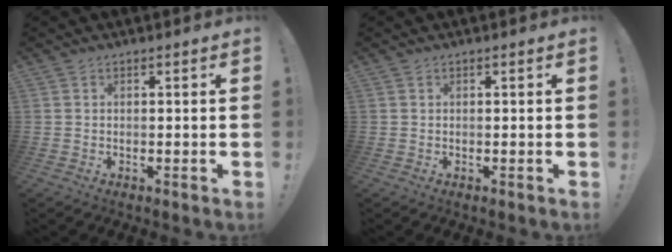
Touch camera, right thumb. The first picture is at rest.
{"total": 0.0}